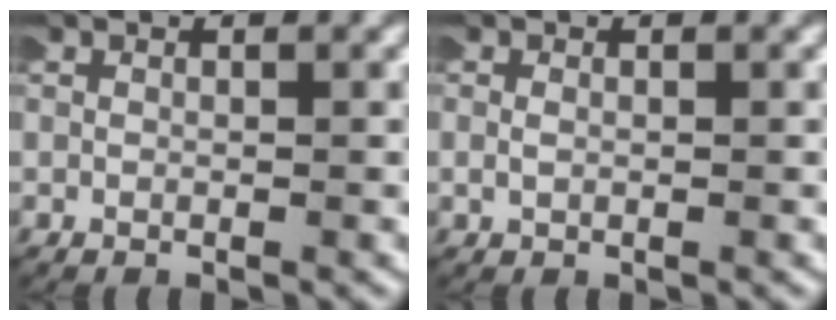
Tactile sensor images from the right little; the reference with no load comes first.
{"total": 0.6, "force": [0.1, 0.4, 0.5], "torque": [-0.015, 0.002, 0.002]}